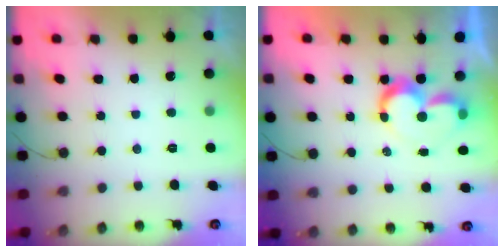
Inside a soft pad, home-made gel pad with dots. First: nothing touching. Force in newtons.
{"total": 9.0, "press": 9.0, "slide": 0.9}